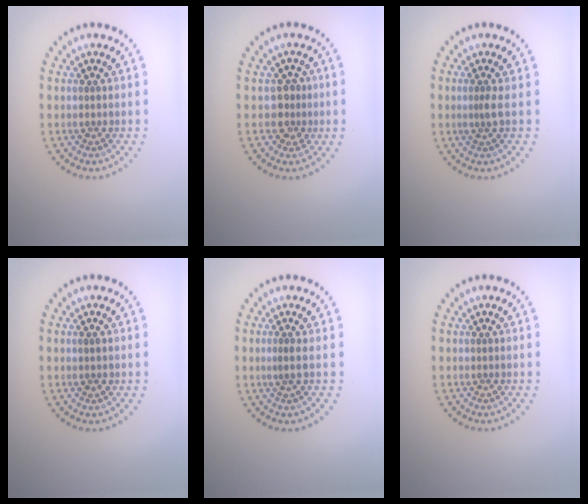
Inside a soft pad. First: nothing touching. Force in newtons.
{"total": 2.1, "press": 1.7, "slide": 1.2}
{"total": 0.9, "press": 0.5, "slide": 0.7}
{"total": 0.8, "press": 0.8, "slide": 0.0}
{"total": 0.8, "press": 0.4, "slide": 0.7}
{"total": 0.0}